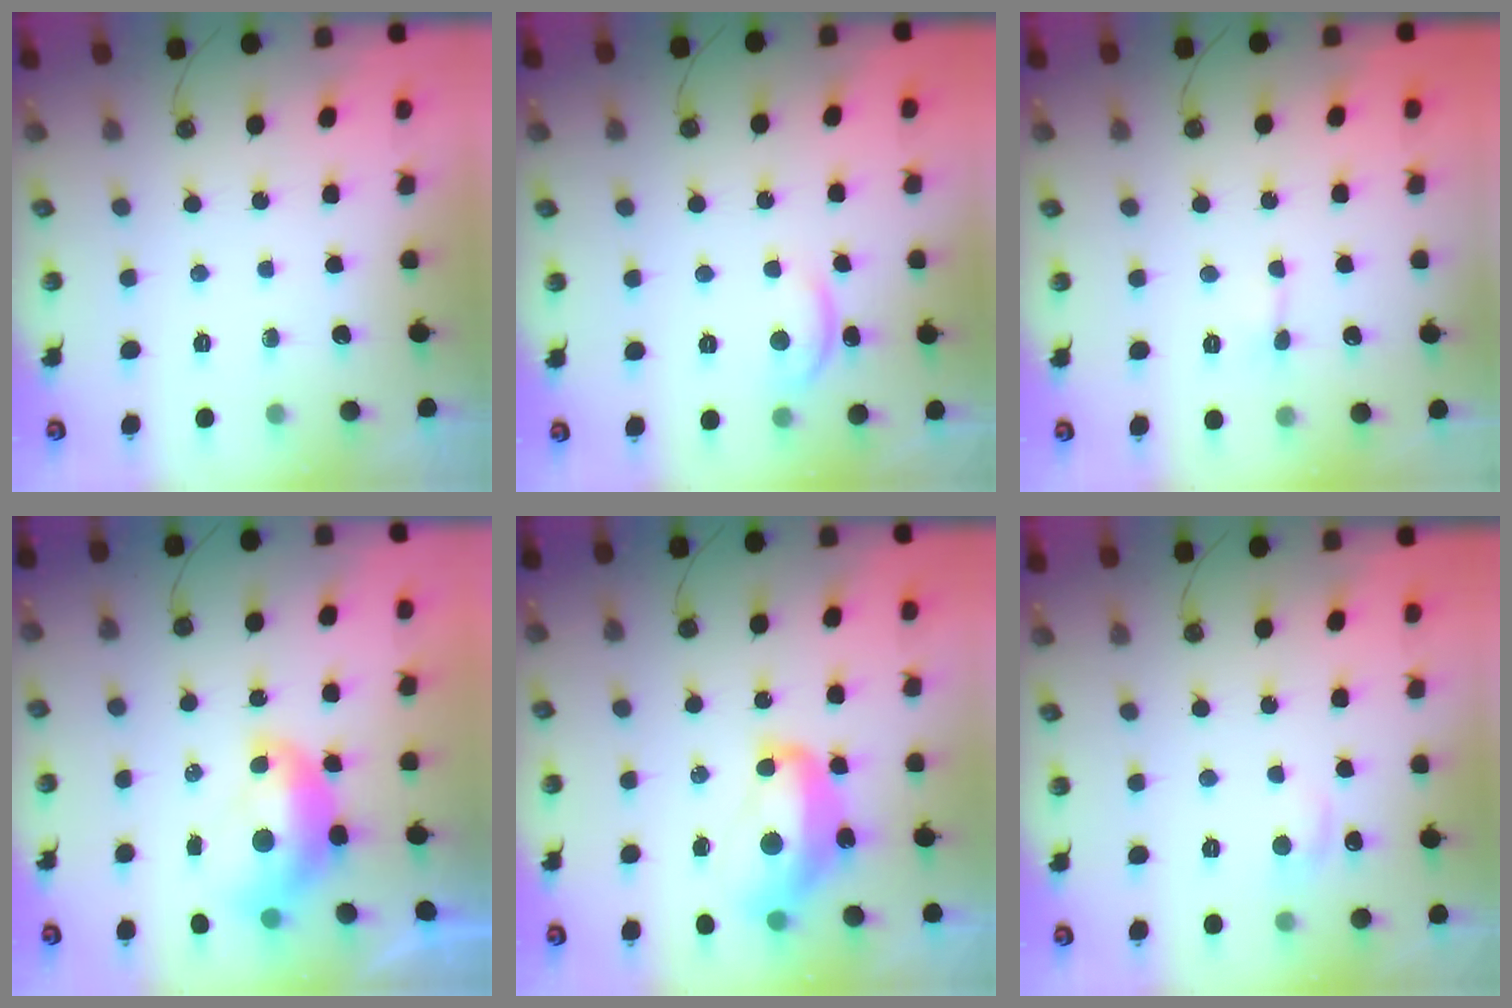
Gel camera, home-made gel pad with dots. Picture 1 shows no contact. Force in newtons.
{"total": 2.1, "press": 2.0, "slide": 0.4}
{"total": 0.8, "press": 0.8, "slide": 0.3}
{"total": 2.6, "press": 2.5, "slide": 0.7}
{"total": 7.8, "press": 7.7, "slide": 1.2}
{"total": 0.8, "press": 0.2, "slide": 0.8}